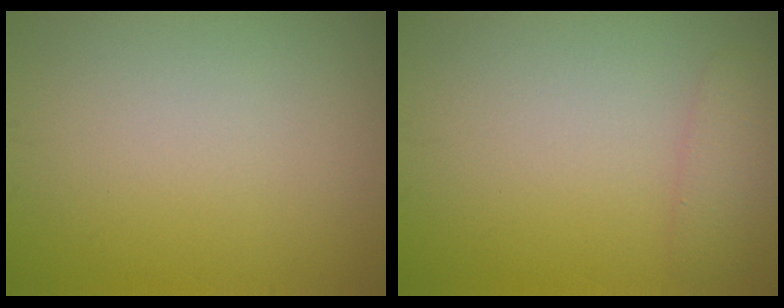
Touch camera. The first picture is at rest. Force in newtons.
{"total": 1.7, "press": 1.6, "slide": 0.2}